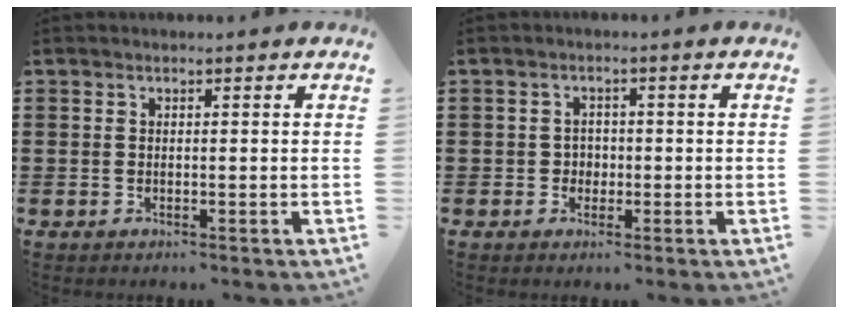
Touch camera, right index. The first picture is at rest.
{"total": 1.8, "force": [-0.4, 1.7, 0.5], "torque": [-0.016, 0.004, -0.011]}